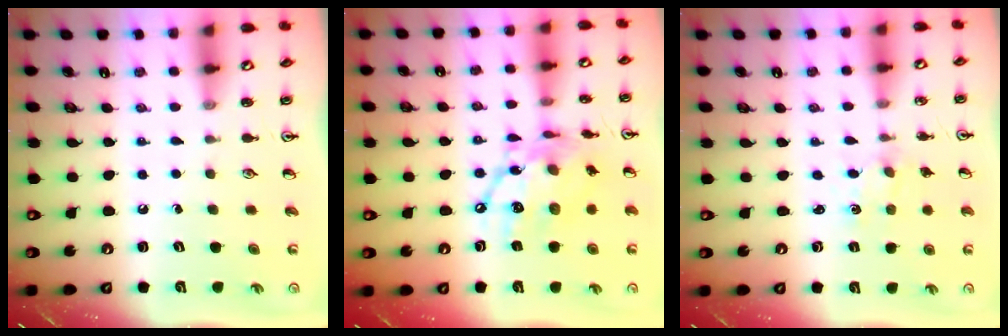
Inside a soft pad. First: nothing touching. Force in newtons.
{"total": 15.3, "press": 15.2, "slide": 1.3}
{"total": 0.6, "press": 0.6, "slide": 0.2}